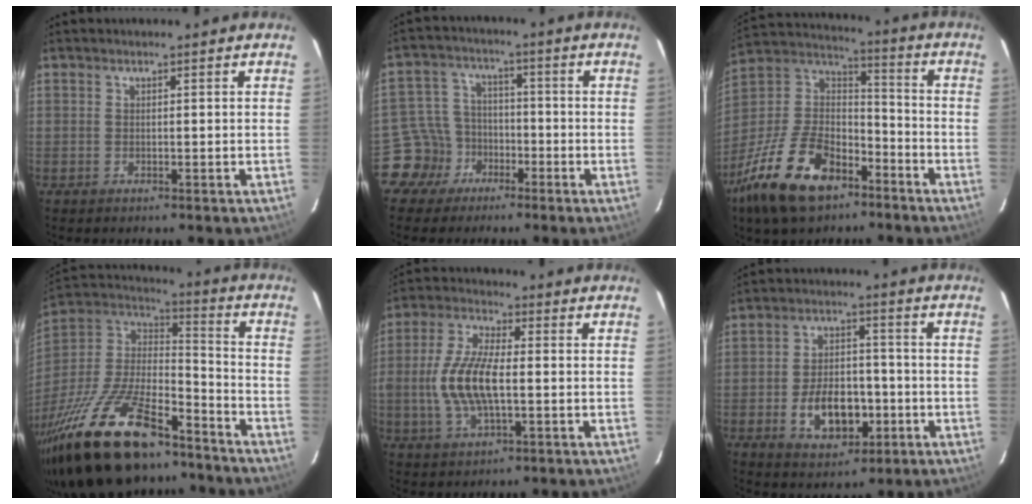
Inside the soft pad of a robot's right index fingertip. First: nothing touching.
{"total": 7.9, "force": [-4.7, 6.4, 0.1], "torque": [-0.021, 0.027, -0.086]}
{"total": 22.4, "force": [-13.4, 11.9, 13.4], "torque": [-0.297, -0.001, -0.233]}
{"total": 32.0, "force": [-22.1, 12.7, 19.3], "torque": [-0.402, -0.025, -0.357]}
{"total": 11.8, "force": [-1.3, 4.9, 10.6], "torque": [-0.226, 0.005, -0.026]}
{"total": 11.3, "force": [-3.5, 7.0, 8.1], "torque": [-0.157, 0.010, -0.041]}